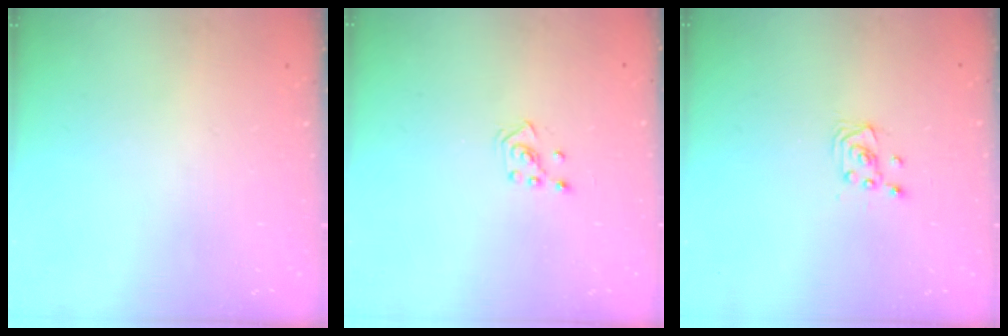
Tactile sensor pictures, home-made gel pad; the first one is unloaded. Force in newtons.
{"total": 2.6, "press": 2.5, "slide": 0.6}
{"total": 2.2, "press": 2.2, "slide": 0.3}